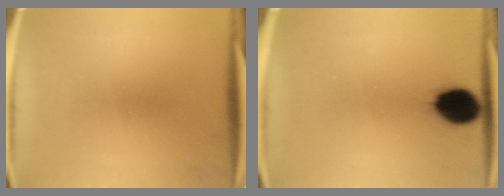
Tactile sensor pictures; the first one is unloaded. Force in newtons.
{"total": 9.5}